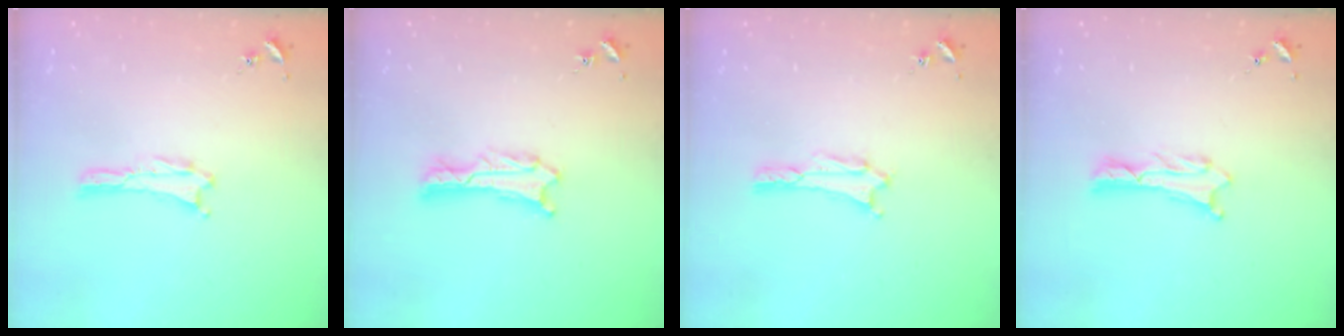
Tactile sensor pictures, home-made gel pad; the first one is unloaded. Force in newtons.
{"total": 1.1, "press": 1.1, "slide": 0.2}
{"total": 1.6, "press": 1.6, "slide": 0.2}
{"total": 1.2, "press": 1.2, "slide": 0.0}